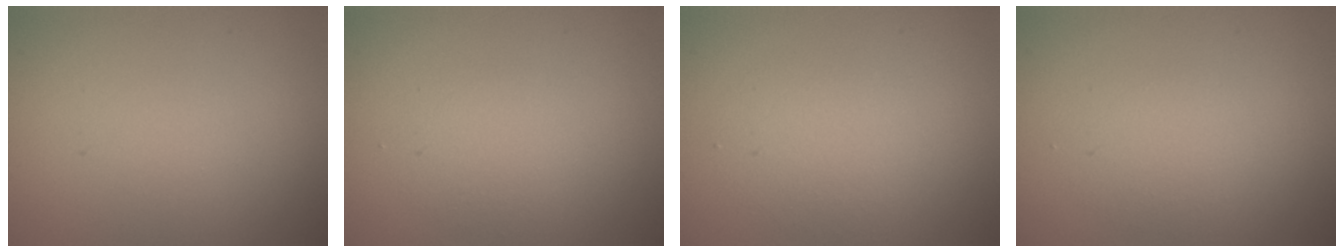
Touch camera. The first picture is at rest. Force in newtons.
{"total": 1.7, "press": 1.7, "slide": 0.1}
{"total": 2.5, "press": 2.5, "slide": 0.2}
{"total": 1.7, "press": 1.7, "slide": 0.1}